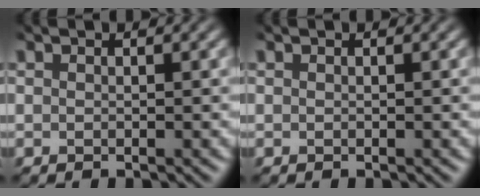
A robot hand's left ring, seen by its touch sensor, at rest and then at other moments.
{"total": 0.0}